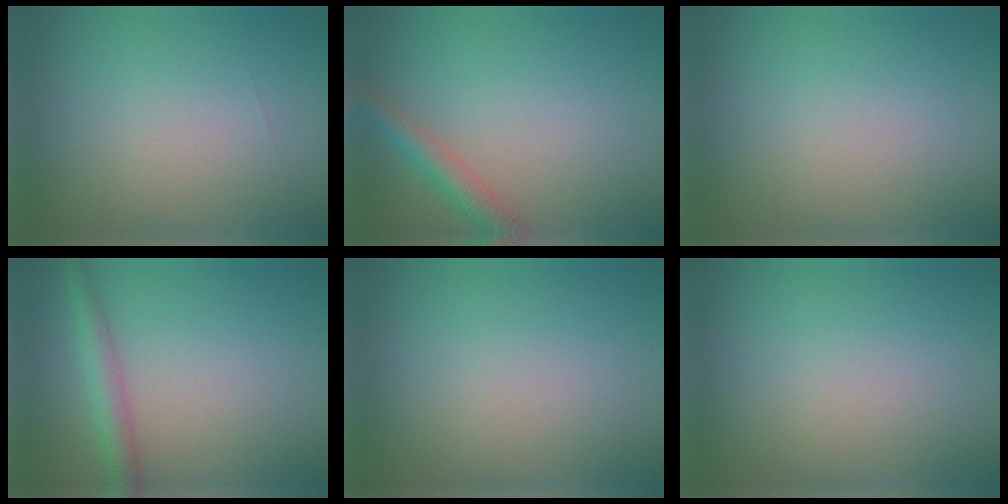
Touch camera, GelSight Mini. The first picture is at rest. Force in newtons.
{"total": 2.8, "press": 2.8, "slide": 0.2}
{"total": 0.0}
{"total": 3.0, "press": 3.0, "slide": 0.1}
{"total": 0.0}
{"total": 0.0}